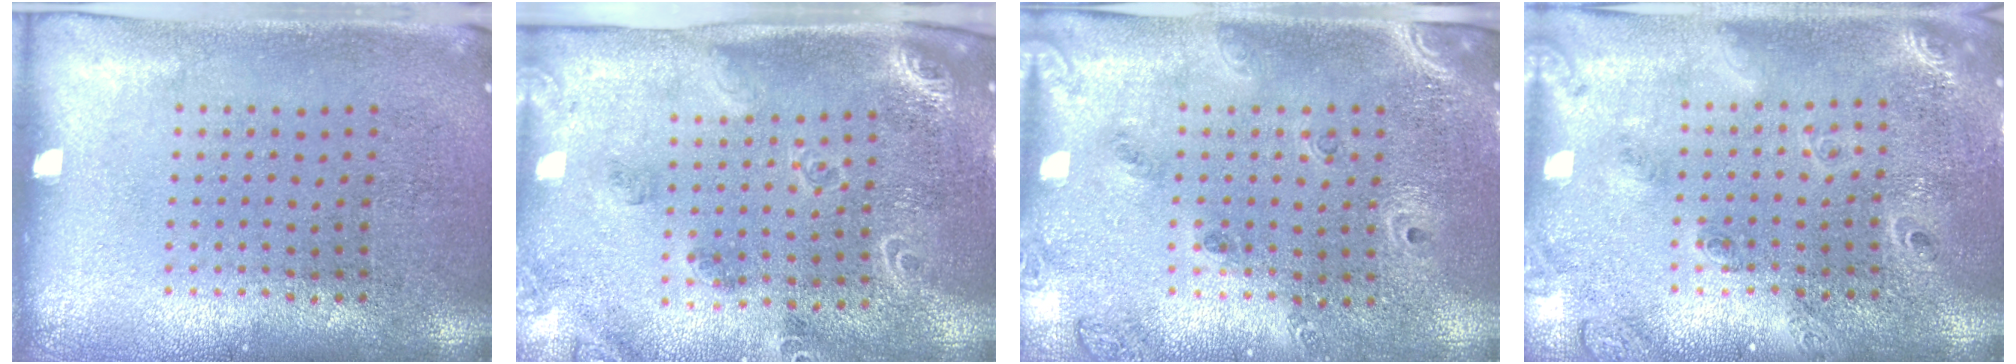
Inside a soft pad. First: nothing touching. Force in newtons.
{"total": 1.9, "press": 1.8, "slide": 0.3}
{"total": 1.4, "press": 1.3, "slide": 0.5}
{"total": 1.7, "press": 1.6, "slide": 0.8}